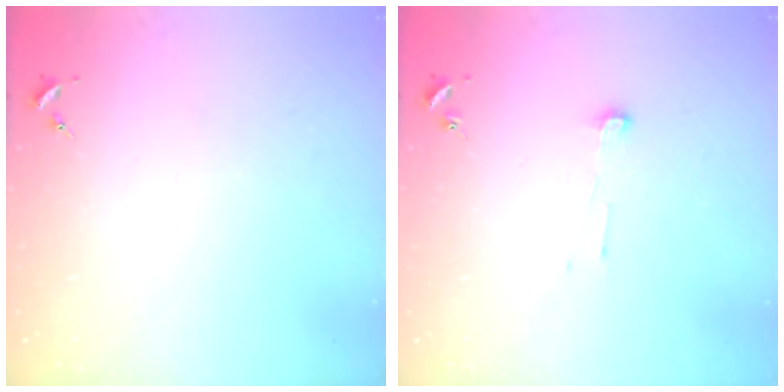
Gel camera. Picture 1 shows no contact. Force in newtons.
{"total": 4.1, "press": 4.1, "slide": 0.3}